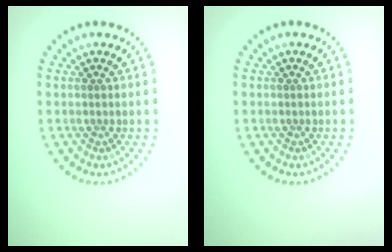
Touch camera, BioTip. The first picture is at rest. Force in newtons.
{"total": 0.0}